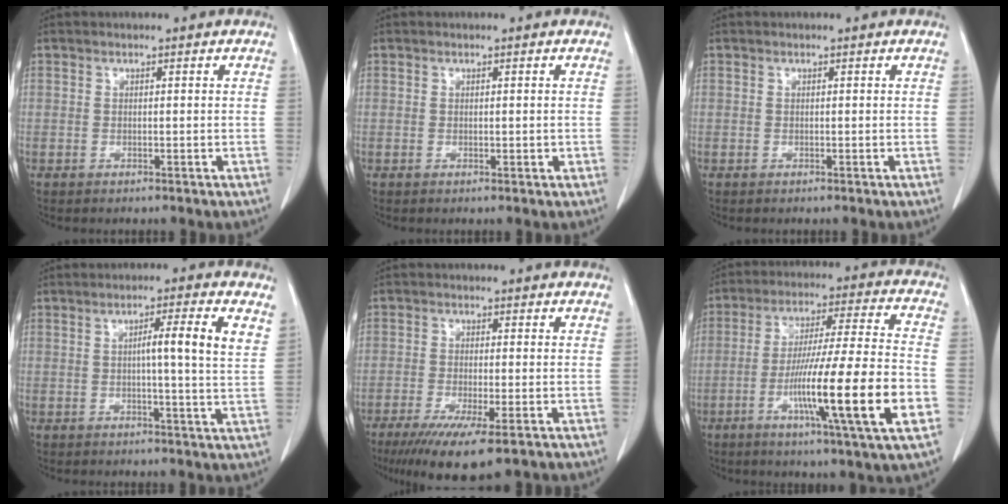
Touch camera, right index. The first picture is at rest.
{"total": 0.9, "force": [0.0, 0.5, 0.7], "torque": [-0.010, -0.002, 0.002]}
{"total": 0.0}
{"total": 6.6, "force": [2.0, -0.3, 6.3], "torque": [-0.092, 0.005, 0.024]}
{"total": 9.6, "force": [-6.1, 1.2, 7.3], "torque": [-0.116, -0.026, -0.094]}
{"total": 18.9, "force": [-6.0, -0.4, 17.9], "torque": [-0.294, -0.016, -0.102]}